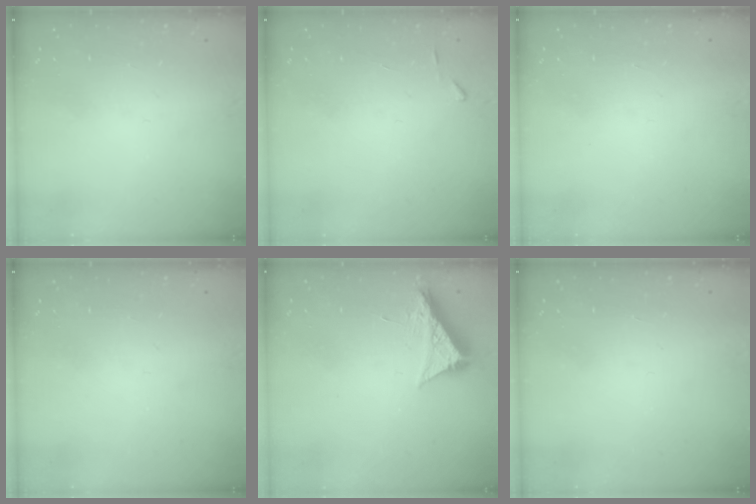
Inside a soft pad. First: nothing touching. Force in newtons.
{"total": 2.7, "press": 2.7, "slide": 0.3}
{"total": 1.5, "press": 1.5, "slide": 0.1}
{"total": 0.0}
{"total": 8.4, "press": 8.4, "slide": 0.4}
{"total": 1.7, "press": 1.7, "slide": 0.1}